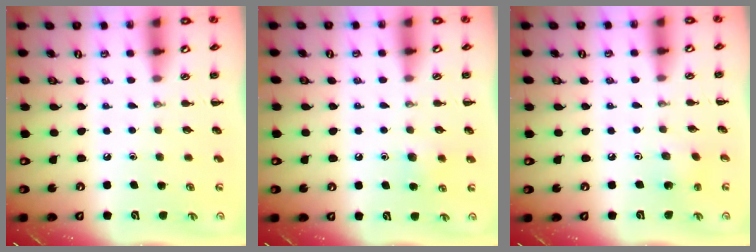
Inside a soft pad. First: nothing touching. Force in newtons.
{"total": 5.7, "press": 5.3, "slide": 2.0}
{"total": 1.6, "press": 1.5, "slide": 0.6}